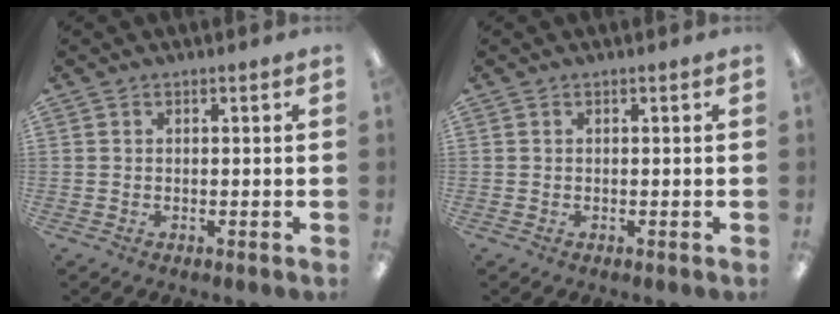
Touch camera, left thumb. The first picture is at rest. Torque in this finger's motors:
{"motor_torque": [0.01, 0.01, 0.09, 0.09, 0.00]}